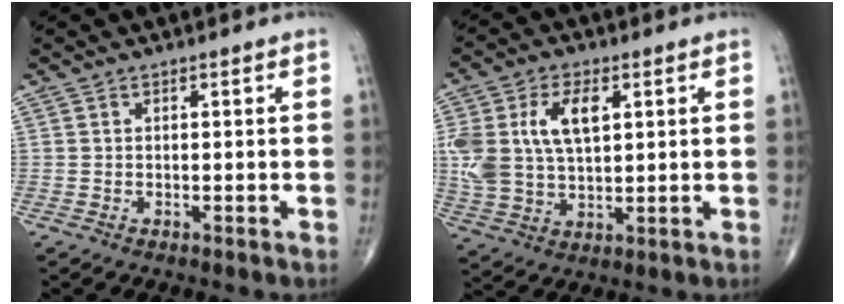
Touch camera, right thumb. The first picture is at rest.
{"total": 13.0, "force": [3.4, 7.3, 10.2], "torque": [-0.211, 0.004, 0.071]}